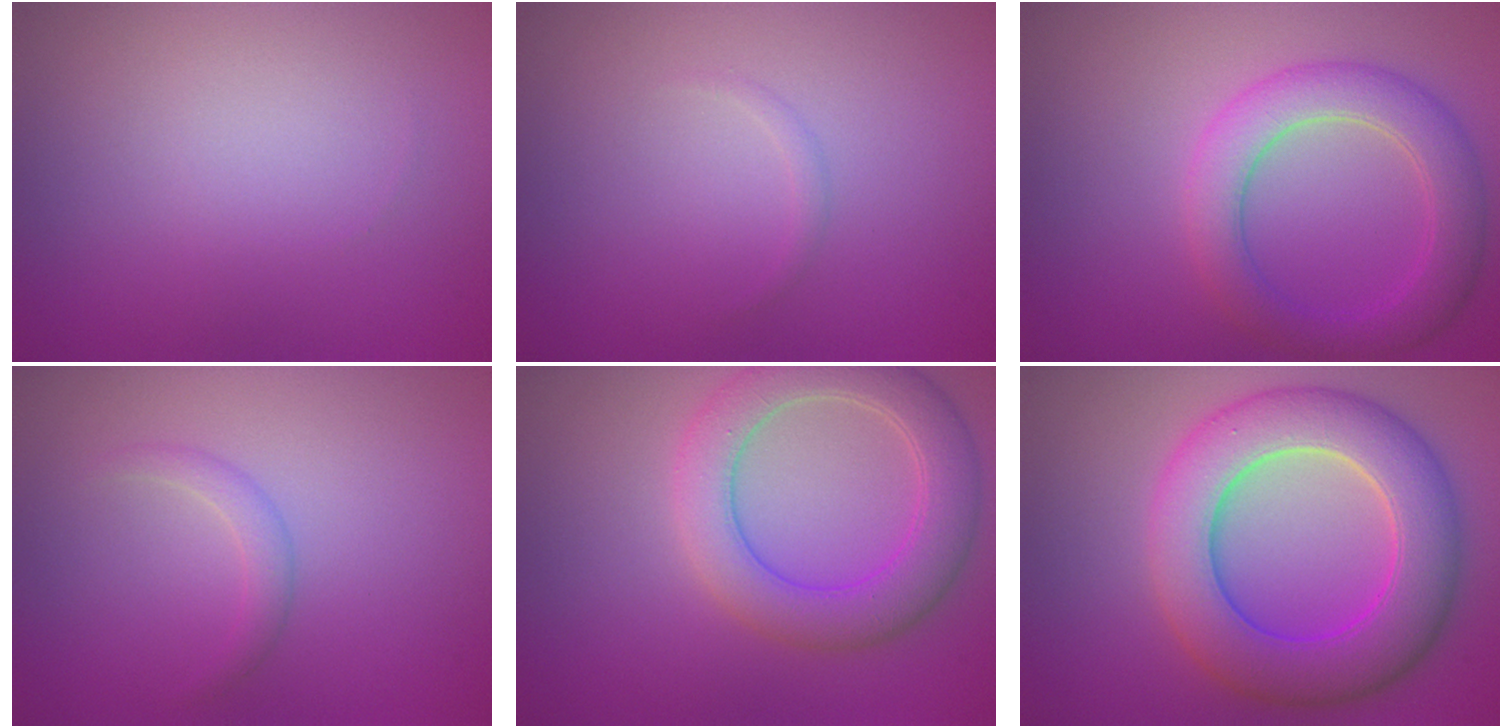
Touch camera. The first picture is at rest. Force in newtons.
{"total": 0.5, "press": 0.5, "slide": 0.0}
{"total": 4.6, "press": 4.6, "slide": 0.3}
{"total": 1.3, "press": 1.3, "slide": 0.1}
{"total": 5.5, "press": 5.4, "slide": 0.3}
{"total": 8.9, "press": 8.9, "slide": 0.0}